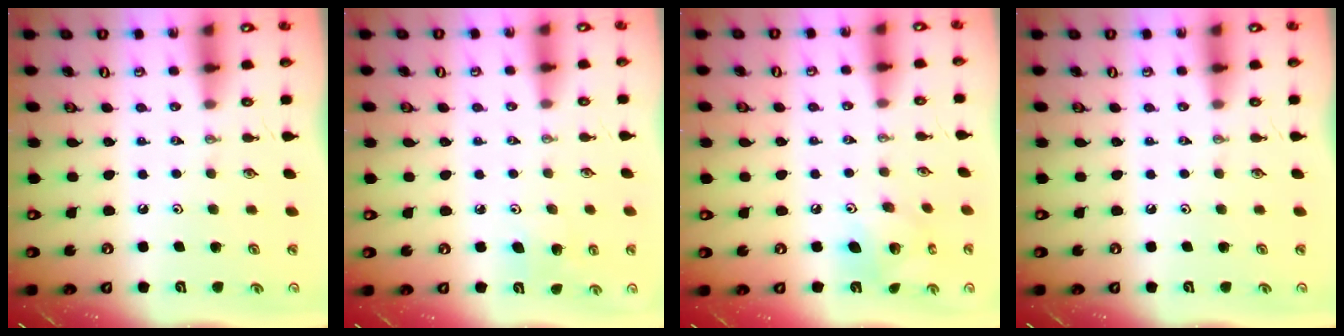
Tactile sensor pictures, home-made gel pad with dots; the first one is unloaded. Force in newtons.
{"total": 5.6, "press": 5.3, "slide": 2.0}
{"total": 9.3, "press": 9.3, "slide": 0.7}
{"total": 0.0}